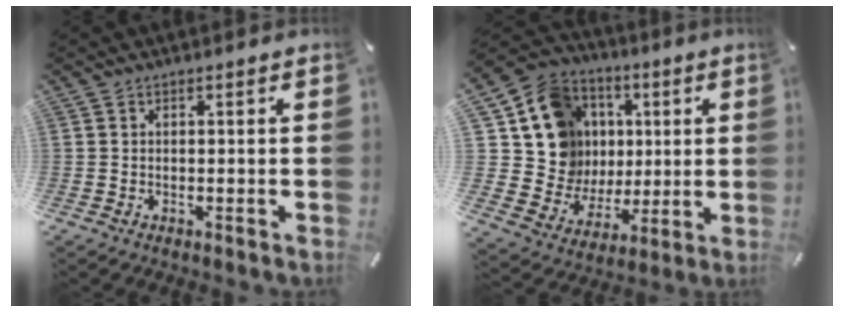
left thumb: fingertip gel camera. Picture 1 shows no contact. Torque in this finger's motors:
{"motor_torque": [2.50, 2.50, 0.35, -0.14, 0.12]}